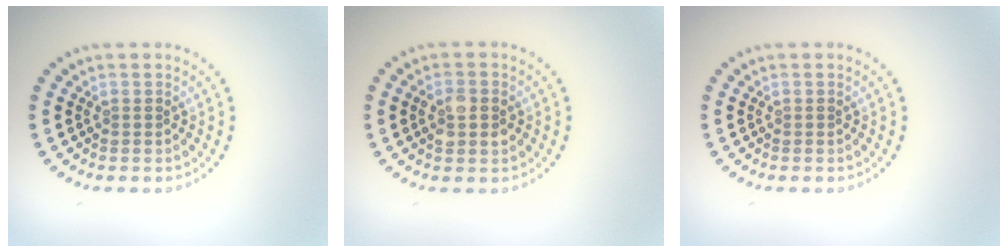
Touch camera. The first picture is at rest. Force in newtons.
{"total": 2.8, "press": 2.8, "slide": 0.2}
{"total": 0.0}